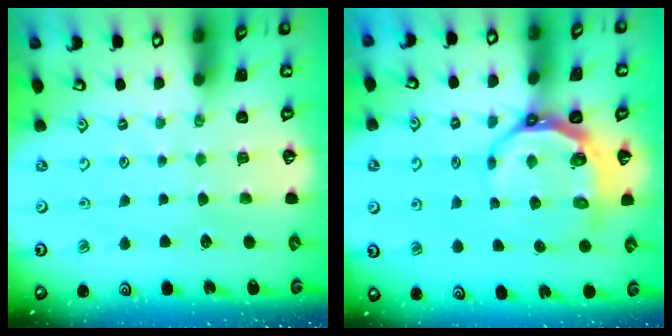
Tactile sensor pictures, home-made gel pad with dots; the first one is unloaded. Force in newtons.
{"total": 8.9, "press": 7.9, "slide": 4.1}